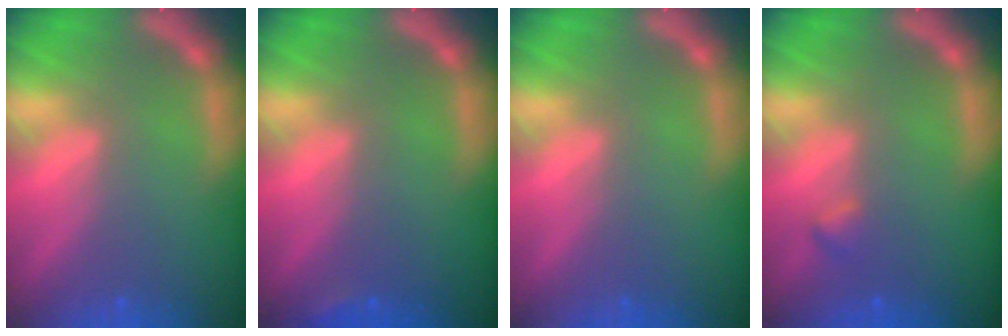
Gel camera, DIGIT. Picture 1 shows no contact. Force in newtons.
{"total": 0.9}
{"total": 0.0}
{"total": 0.9}